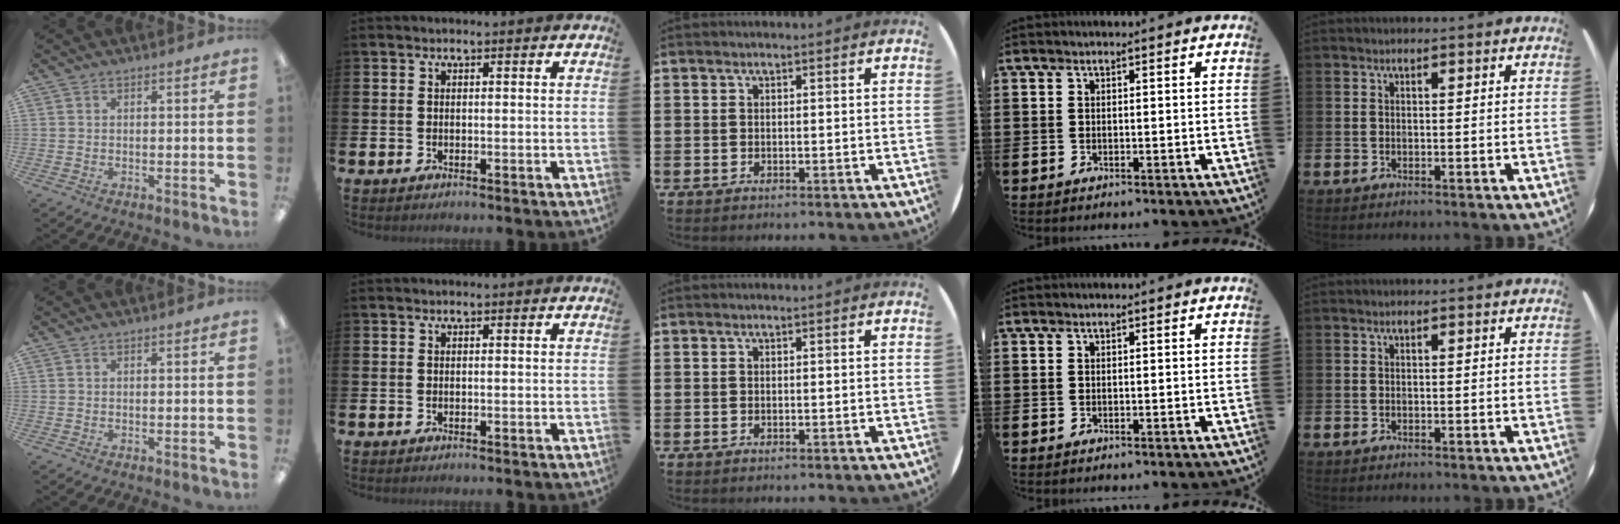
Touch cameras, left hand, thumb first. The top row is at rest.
{}